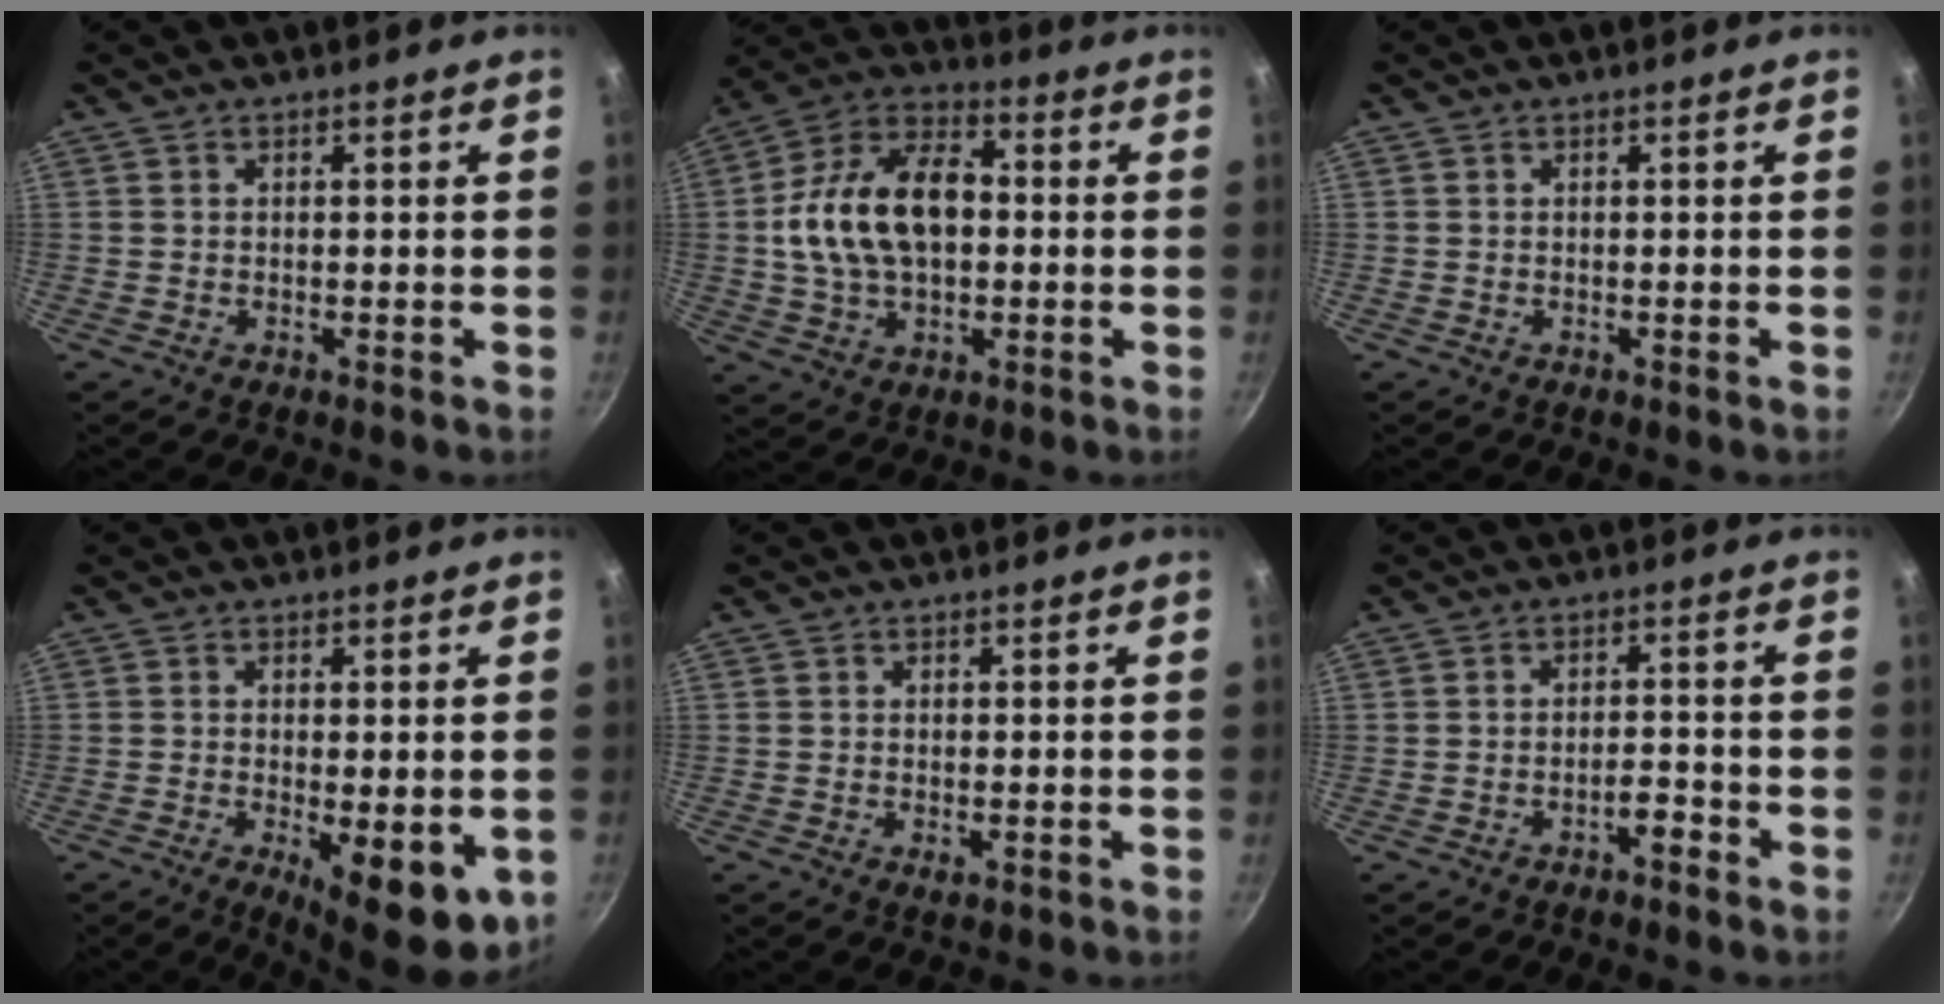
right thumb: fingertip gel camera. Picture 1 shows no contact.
{"total": 17.5, "force": [0.5, 11.1, 13.5], "torque": [-0.220, 0.032, -0.004]}
{"total": 0.0}
{"total": 11.2, "force": [-3.0, 3.7, 10.1], "torque": [-0.119, -0.008, -0.030]}
{"total": 1.3, "force": [-0.3, 0.6, 1.1], "torque": [-0.018, -0.003, -0.004]}
{"total": 2.7, "force": [-2.0, 0.8, 1.7], "torque": [-0.021, 0.022, -0.029]}